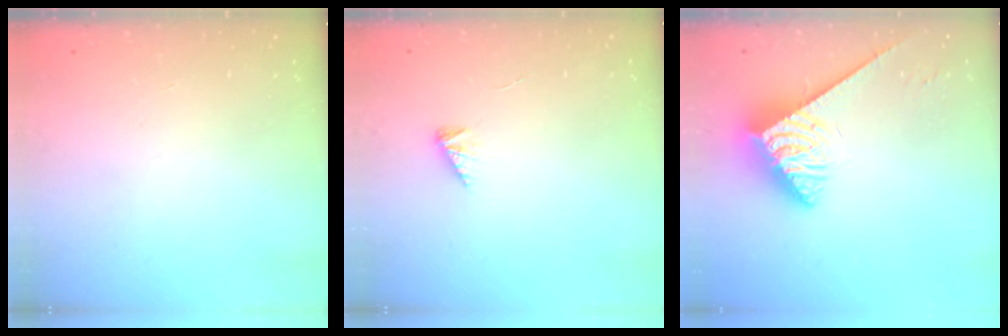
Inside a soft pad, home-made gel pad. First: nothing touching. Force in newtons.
{"total": 2.3, "press": 2.3, "slide": 0.4}
{"total": 4.0, "press": 4.0, "slide": 0.5}